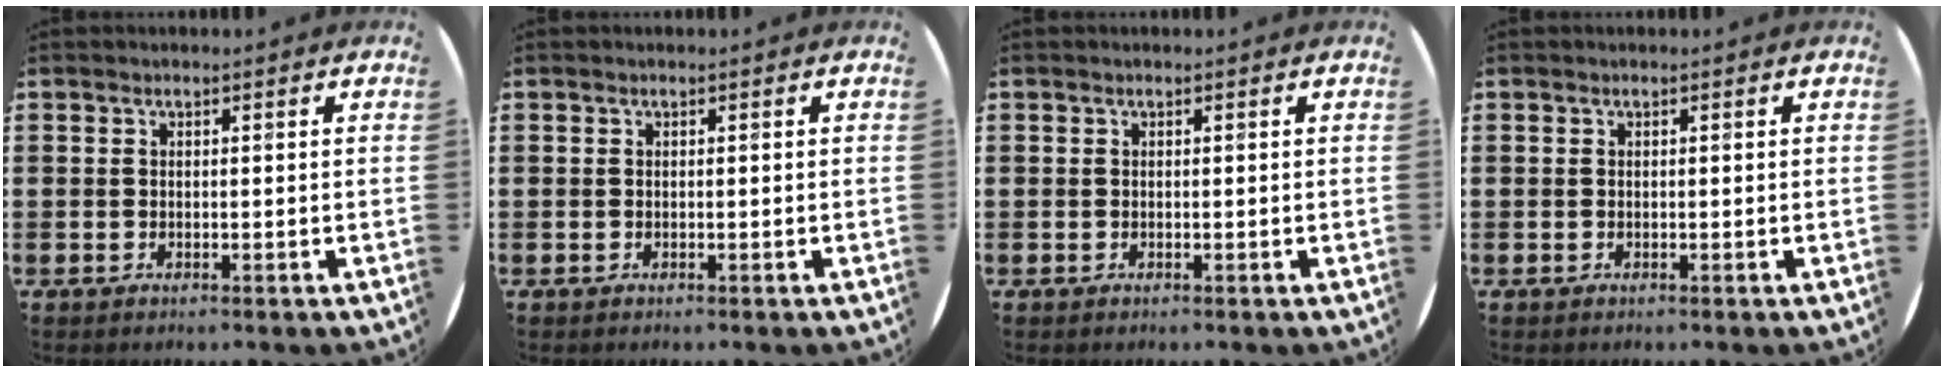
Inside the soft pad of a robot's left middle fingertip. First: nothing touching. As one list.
[{"total": 0.0}, {"total": 0.0}, {"total": 0.0}]